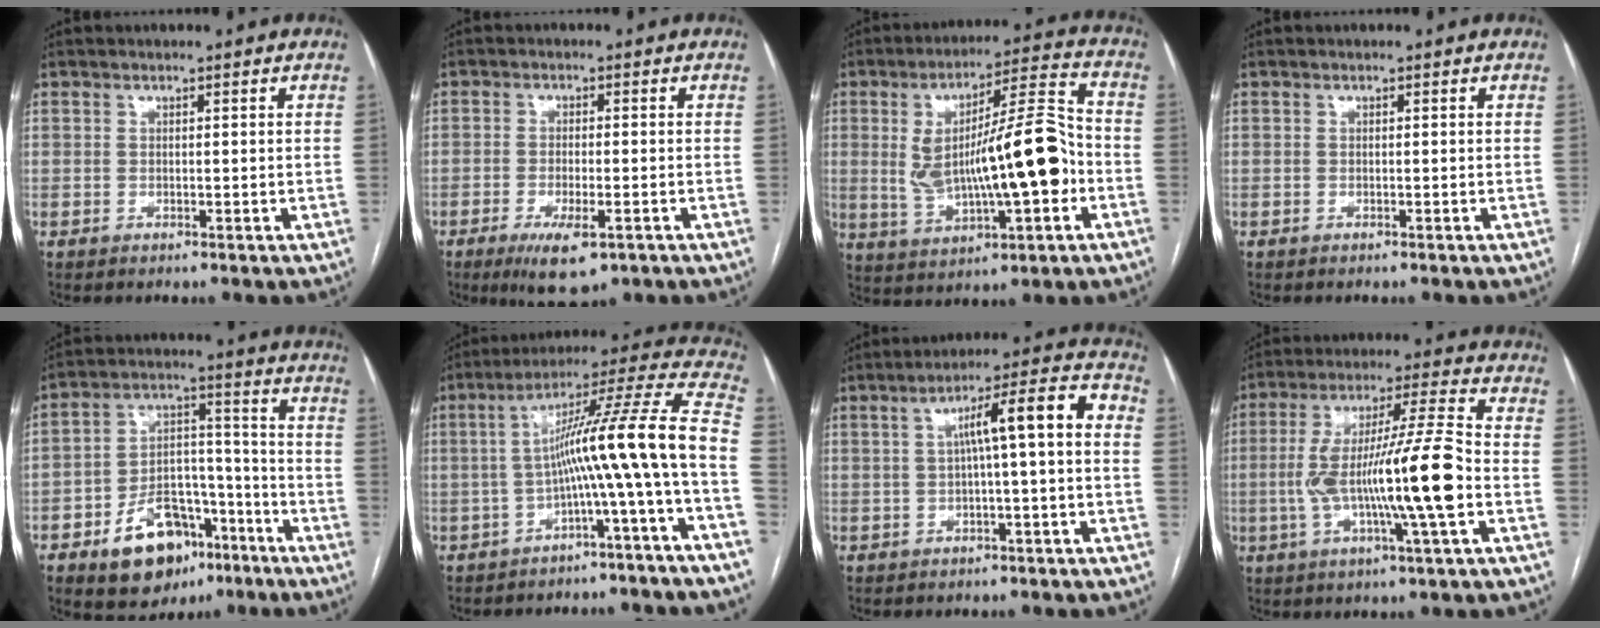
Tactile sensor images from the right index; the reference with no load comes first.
{"total": 7.0, "force": [-3.8, 1.8, 5.6], "torque": [-0.097, -0.015, -0.056]}
{"total": 17.0, "force": [-1.5, 3.3, 16.6], "torque": [-0.292, 0.021, -0.015]}
{"total": 0.0}
{"total": 13.1, "force": [-7.1, 8.0, 7.6], "torque": [-0.112, 0.029, -0.104]}
{"total": 15.9, "force": [-3.6, -1.8, 15.4], "torque": [-0.214, 0.039, -0.065]}
{"total": 9.2, "force": [0.2, 0.6, 9.2], "torque": [-0.134, 0.036, 0.001]}
{"total": 16.2, "force": [-2.8, 0.1, 16.0], "torque": [-0.291, 0.005, -0.052]}